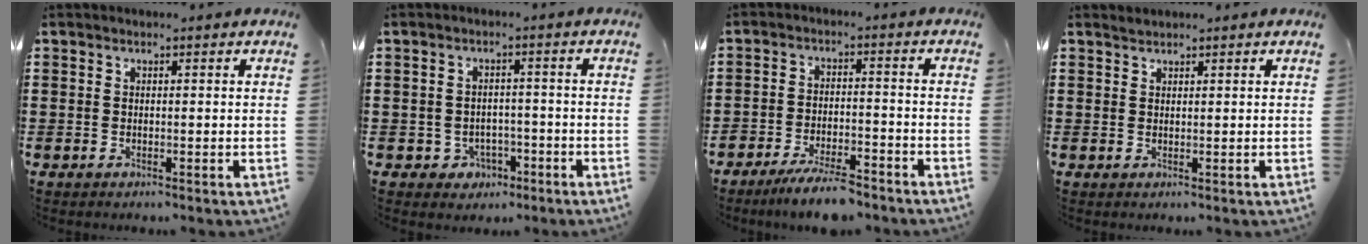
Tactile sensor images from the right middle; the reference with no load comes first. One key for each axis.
{"total": 2.6, "fx": -1.8, "fy": 1.9, "fz": 0.5, "tx": -0.017, "ty": 0.004, "tz": -0.041}
{"total": 6.0, "fx": -5.5, "fy": 0.8, "fz": 2.4, "tx": -0.051, "ty": -0.003, "tz": -0.106}
{"total": 0.7, "fx": 0.7, "fy": 0.0, "fz": -0.2, "tx": 0.000, "ty": -0.002, "tz": 0.015}